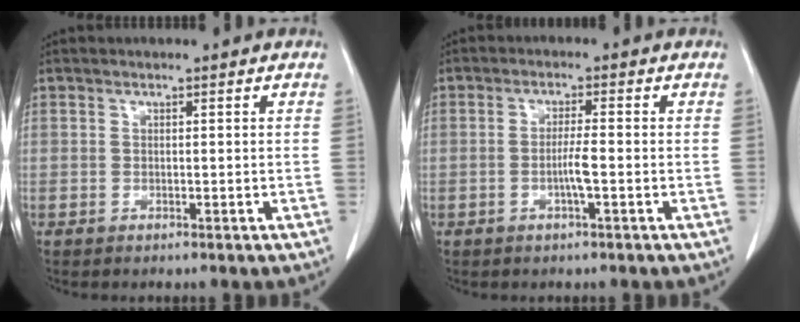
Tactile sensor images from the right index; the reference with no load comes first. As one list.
[{"total": 3.2, "force": [-0.9, -0.1, 3.1], "torque": [-0.060, -0.002, -0.018]}]